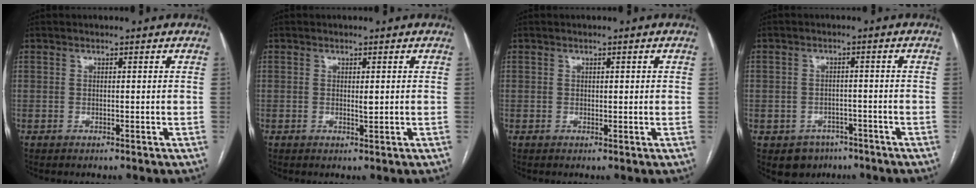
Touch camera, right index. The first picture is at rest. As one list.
[{"total": 1.0, "force": [0.2, 0.3, 0.9], "torque": [-0.016, -0.003, 0.004]}, {"total": 0.9, "force": [0.2, 0.5, 0.7], "torque": [-0.008, 0.003, 0.005]}, {"total": 5.2, "force": [-3.1, 4.1, 0.7], "torque": [-0.003, 0.011, -0.038]}]